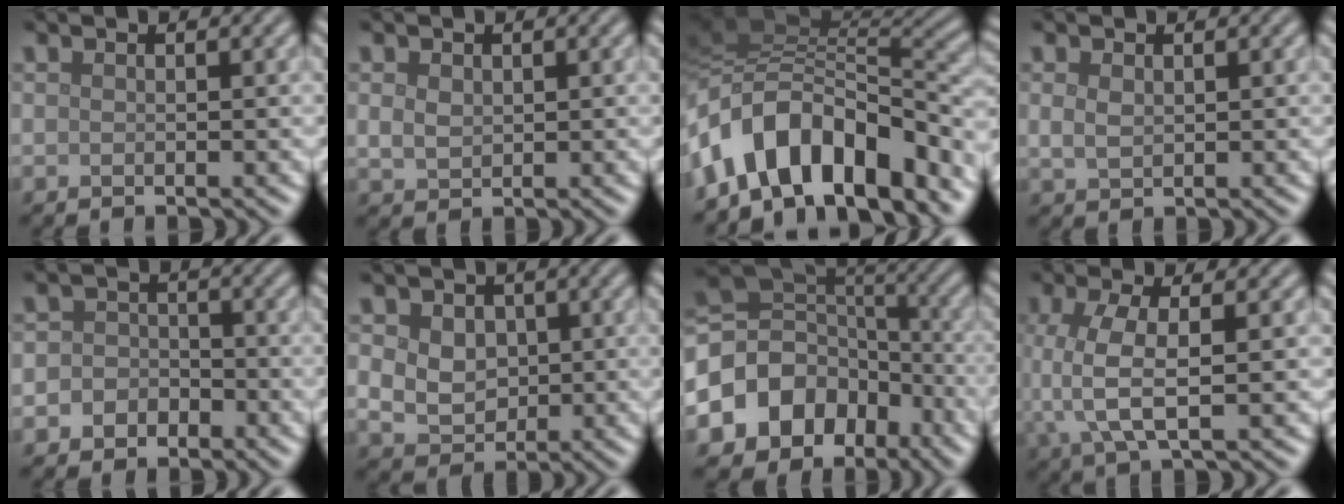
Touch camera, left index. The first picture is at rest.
{"total": 1.7, "force": [0.5, 1.3, 1.0], "torque": [-0.022, -0.001, 0.012]}
{"total": 11.1, "force": [-5.5, 5.6, 7.9], "torque": [-0.116, 0.027, -0.106]}
{"total": 1.5, "force": [0.5, 1.0, 1.0], "torque": [-0.024, -0.002, 0.013]}
{"total": 2.9, "force": [-1.3, 2.4, 0.9], "torque": [0.015, 0.007, -0.039]}
{"total": 6.1, "force": [1.5, 4.8, 3.4], "torque": [-0.057, 0.024, 0.010]}
{"total": 10.2, "force": [-4.7, 8.1, 3.9], "torque": [-0.088, 0.009, -0.092]}
{"total": 5.0, "force": [-0.2, 1.9, 4.7], "torque": [-0.112, 0.000, -0.005]}